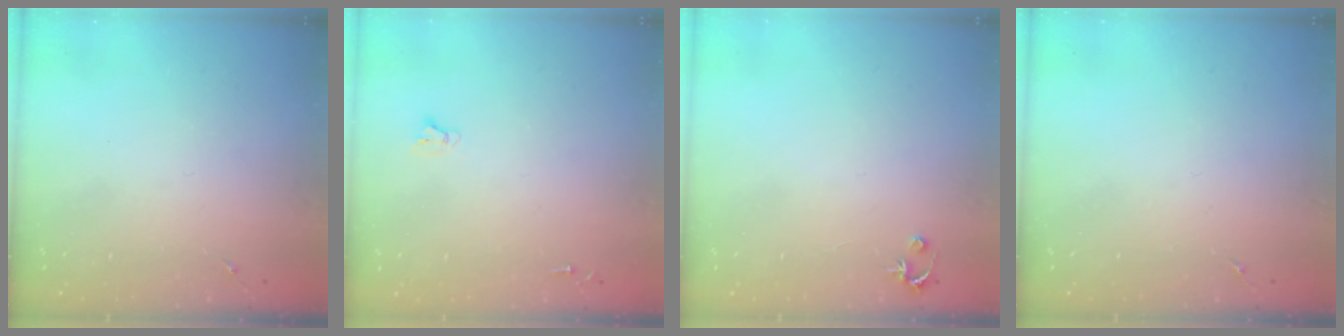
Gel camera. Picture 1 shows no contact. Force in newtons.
{"total": 2.0, "press": 2.0, "slide": 0.2}
{"total": 2.5, "press": 2.5, "slide": 0.2}
{"total": 0.0}